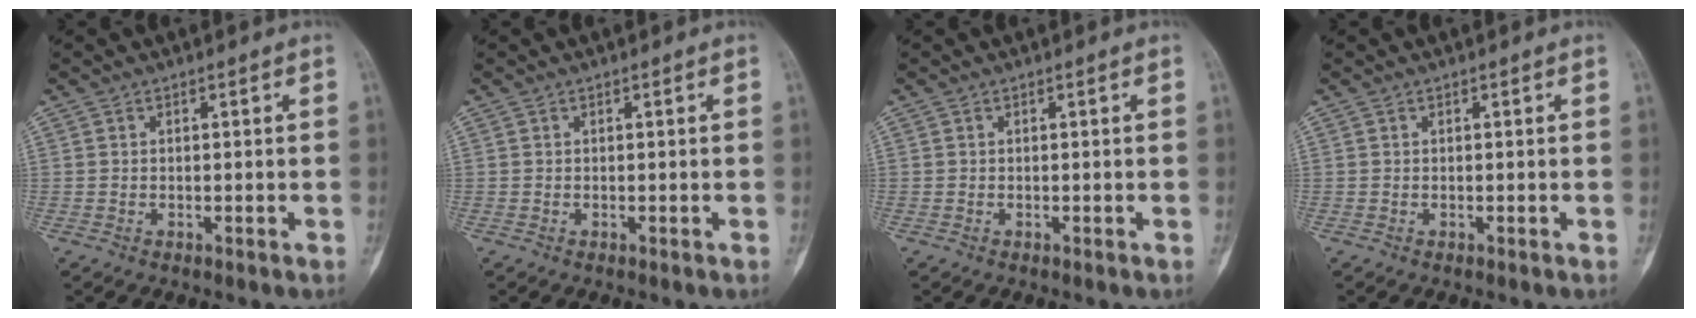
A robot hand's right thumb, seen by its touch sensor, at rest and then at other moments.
{"total": 0.0}
{"total": 0.0}
{"total": 0.0}